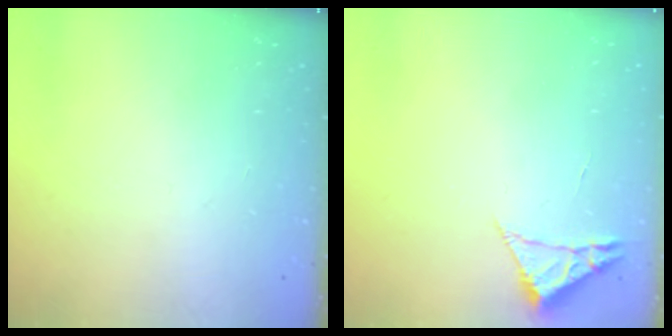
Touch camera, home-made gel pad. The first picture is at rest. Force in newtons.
{"total": 2.3, "press": 2.3, "slide": 0.4}